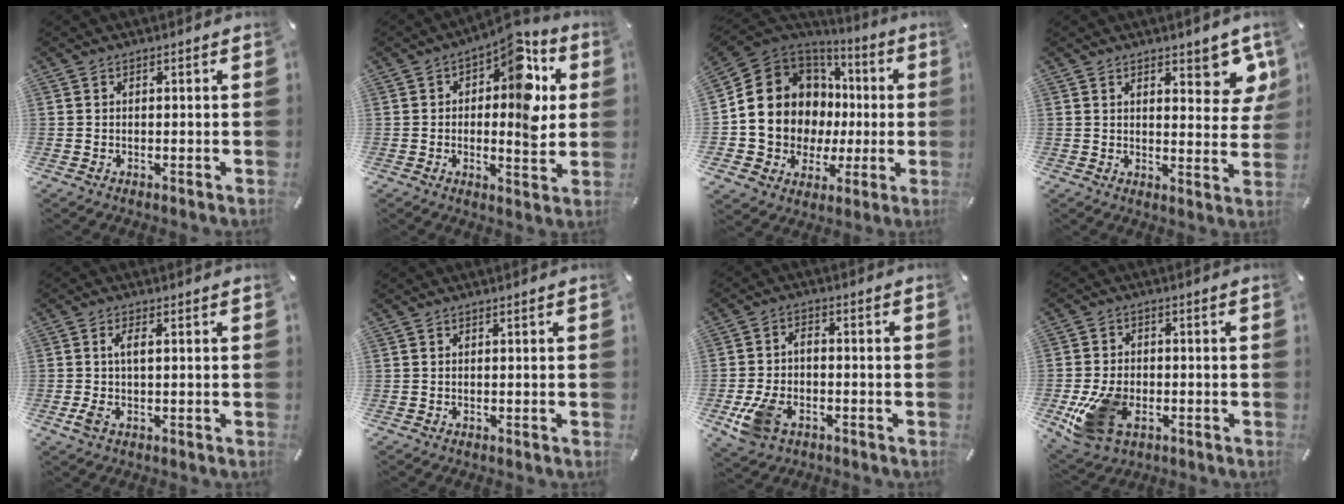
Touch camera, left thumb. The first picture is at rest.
{"total": 13.2, "force": [4.8, 6.6, 10.4], "torque": [-0.120, -0.043, 0.077]}
{"total": 14.0, "force": [1.4, 13.1, 4.7], "torque": [-0.106, -0.037, 0.049]}
{"total": 7.6, "force": [5.2, 3.3, 4.4], "torque": [-0.043, -0.037, 0.088]}
{"total": 3.9, "force": [0.2, 1.4, 3.7], "torque": [-0.082, -0.002, -0.003]}
{"total": 0.0}
{"total": 8.3, "force": [-3.2, 5.1, 5.7], "torque": [-0.127, 0.008, -0.058]}
{"total": 11.8, "force": [-4.0, 8.0, 7.7], "torque": [-0.165, 0.010, -0.065]}